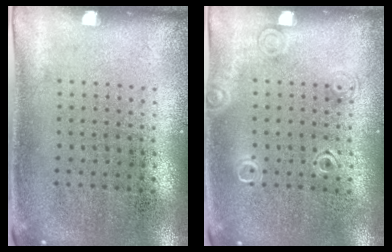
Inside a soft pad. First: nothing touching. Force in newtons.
{"total": 1.2, "press": 1.2, "slide": 0.2}